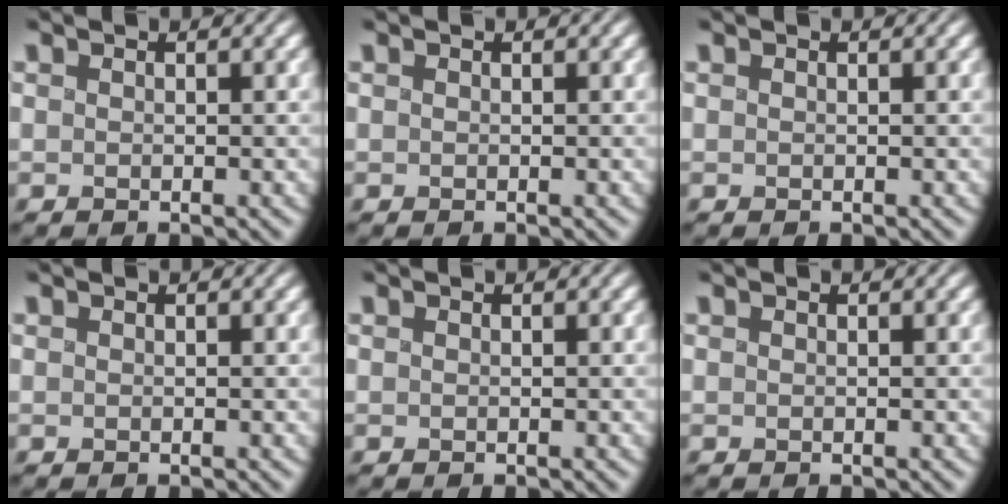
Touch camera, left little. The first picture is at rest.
{"total": 0.0}
{"total": 0.0}
{"total": 0.0}
{"total": 0.0}
{"total": 0.0}